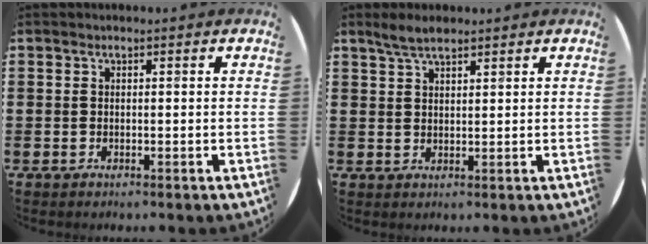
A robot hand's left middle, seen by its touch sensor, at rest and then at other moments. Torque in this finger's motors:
{"motor_torque": [0.48, -0.40, 0.07, 0.01]}